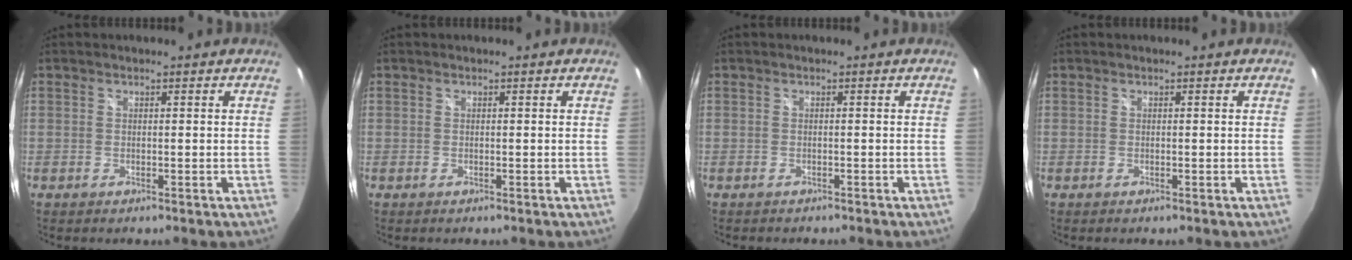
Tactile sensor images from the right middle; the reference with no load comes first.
{"total": 0.0}
{"total": 0.5, "force": [-0.5, -0.1, 0.3], "torque": [-0.005, -0.007, -0.006]}
{"total": 0.0}